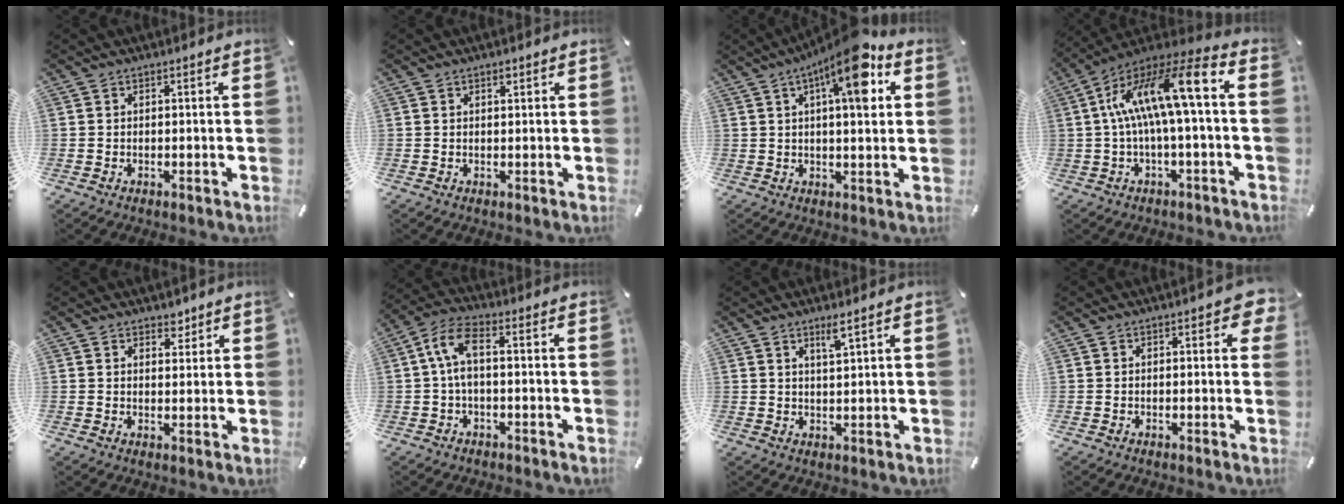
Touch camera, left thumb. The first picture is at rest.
{"total": 0.9, "force": [0.6, 0.5, 0.4], "torque": [0.000, -0.001, 0.009]}
{"total": 14.7, "force": [6.2, 4.0, 12.7], "torque": [-0.187, -0.027, 0.093]}
{"total": 15.7, "force": [2.3, 2.8, 15.3], "torque": [-0.305, -0.008, 0.029]}
{"total": 3.3, "force": [2.6, 2.0, 0.4], "torque": [0.013, -0.012, 0.044]}
{"total": 7.7, "force": [-0.3, 3.5, 6.9], "torque": [-0.148, 0.004, -0.008]}
{"total": 3.5, "force": [2.6, 0.2, 2.3], "torque": [-0.043, -0.006, 0.044]}
{"total": 3.2, "force": [1.1, 1.8, 2.4], "torque": [-0.018, -0.004, 0.013]}